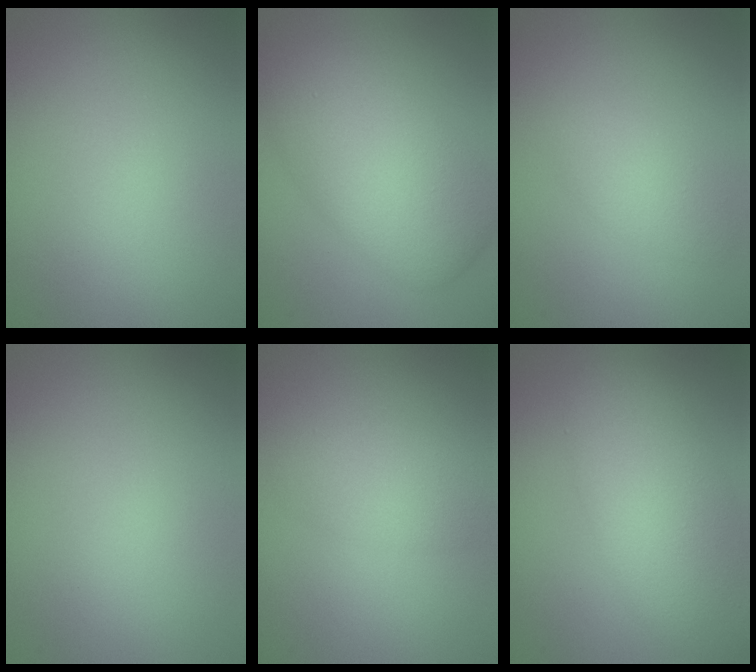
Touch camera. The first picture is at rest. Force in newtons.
{"total": 7.1, "press": 7.1, "slide": 0.2}
{"total": 1.8, "press": 1.8, "slide": 0.1}
{"total": 0.0}
{"total": 2.5, "press": 2.4, "slide": 0.2}
{"total": 6.6, "press": 6.6, "slide": 0.5}